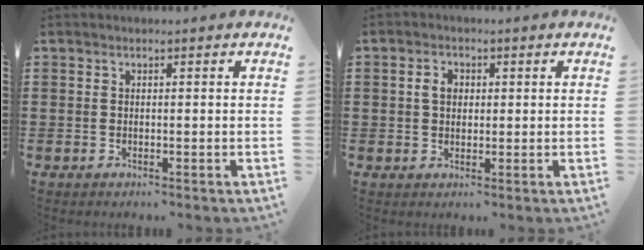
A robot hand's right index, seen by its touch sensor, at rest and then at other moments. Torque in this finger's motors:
{"motor_torque": [0.42, -0.35, 0.12, 0.03]}